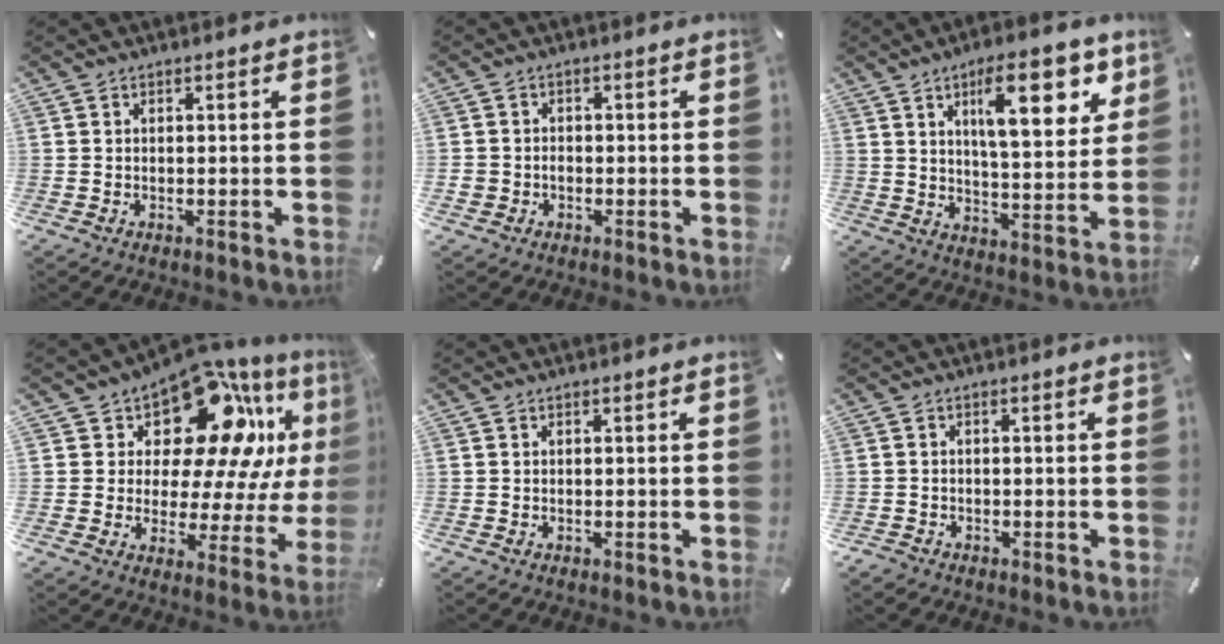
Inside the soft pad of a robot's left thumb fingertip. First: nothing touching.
{"total": 2.9, "force": [-1.0, 2.7, 0.7], "torque": [-0.012, 0.008, -0.022]}
{"total": 17.5, "force": [8.0, 6.6, 14.0], "torque": [-0.198, -0.023, 0.121]}
{"total": 17.8, "force": [11.3, 9.5, 9.9], "torque": [-0.143, -0.096, 0.193]}
{"total": 0.0}
{"total": 1.2, "force": [-0.9, 0.7, 0.4], "torque": [-0.006, 0.004, -0.020]}